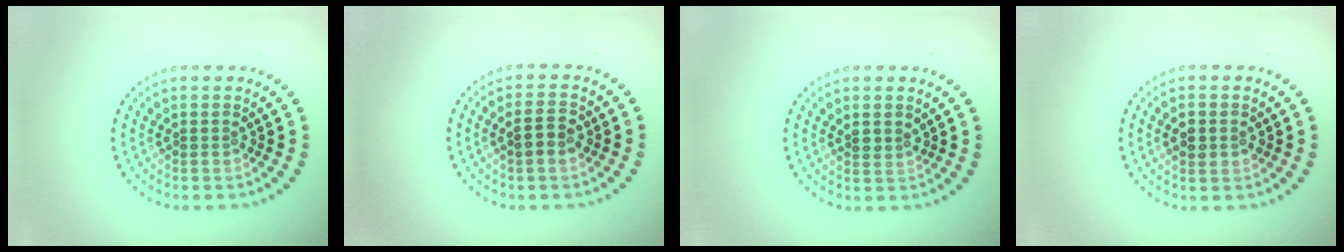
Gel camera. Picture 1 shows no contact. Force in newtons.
{"total": 2.4, "press": 2.3, "slide": 0.4}
{"total": 0.9, "press": 0.7, "slide": 0.6}
{"total": 2.5, "press": 2.5, "slide": 0.1}